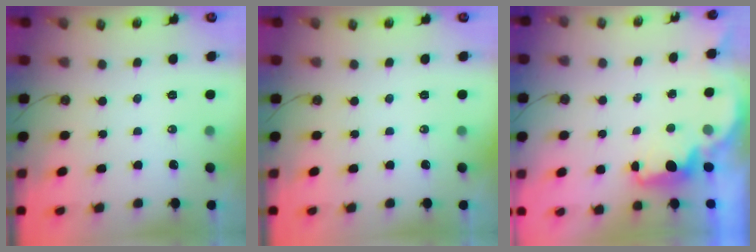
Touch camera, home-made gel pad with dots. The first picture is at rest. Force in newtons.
{"total": 0.0}
{"total": 1.9, "press": 1.8, "slide": 0.7}